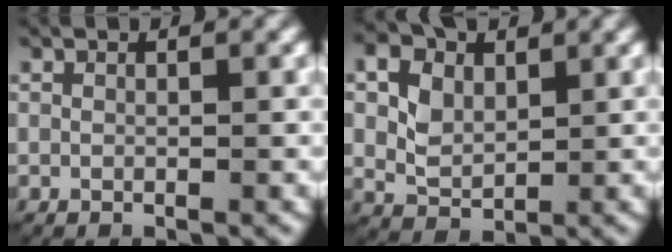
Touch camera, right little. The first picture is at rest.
{"total": 3.6, "force": [0.8, 2.8, 2.1], "torque": [-0.054, -0.015, 0.023]}